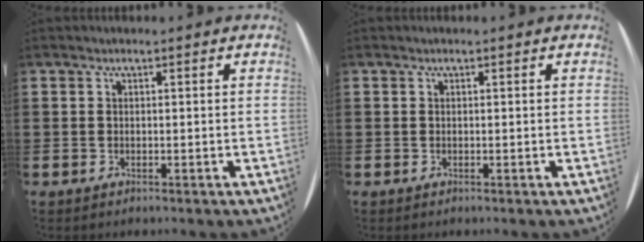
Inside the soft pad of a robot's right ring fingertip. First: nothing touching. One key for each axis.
{"total": 0.0}